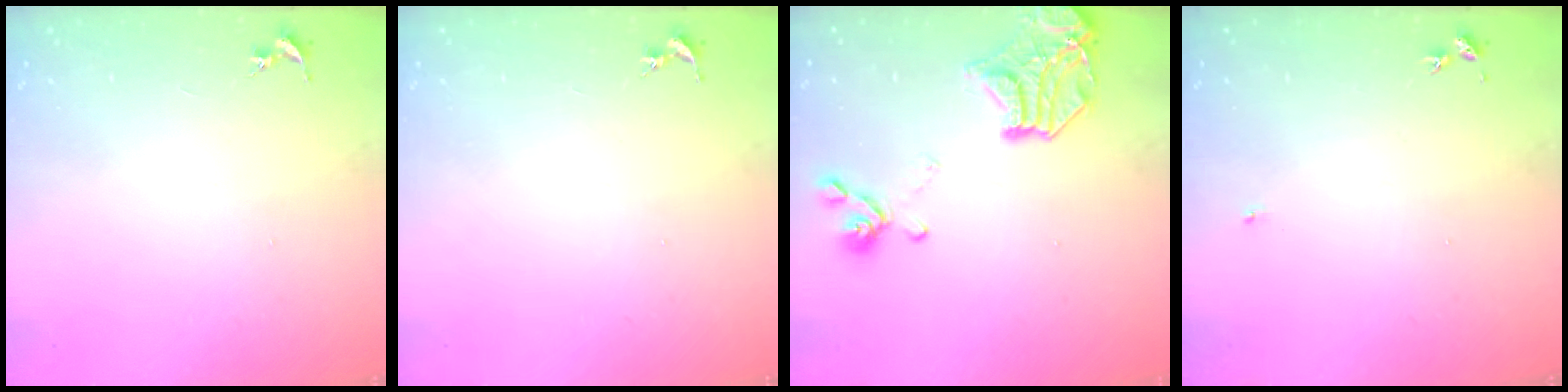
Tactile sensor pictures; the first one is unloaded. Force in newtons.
{"total": 0.0}
{"total": 15.3, "press": 15.2, "slide": 1.8}
{"total": 3.5, "press": 3.4, "slide": 0.4}